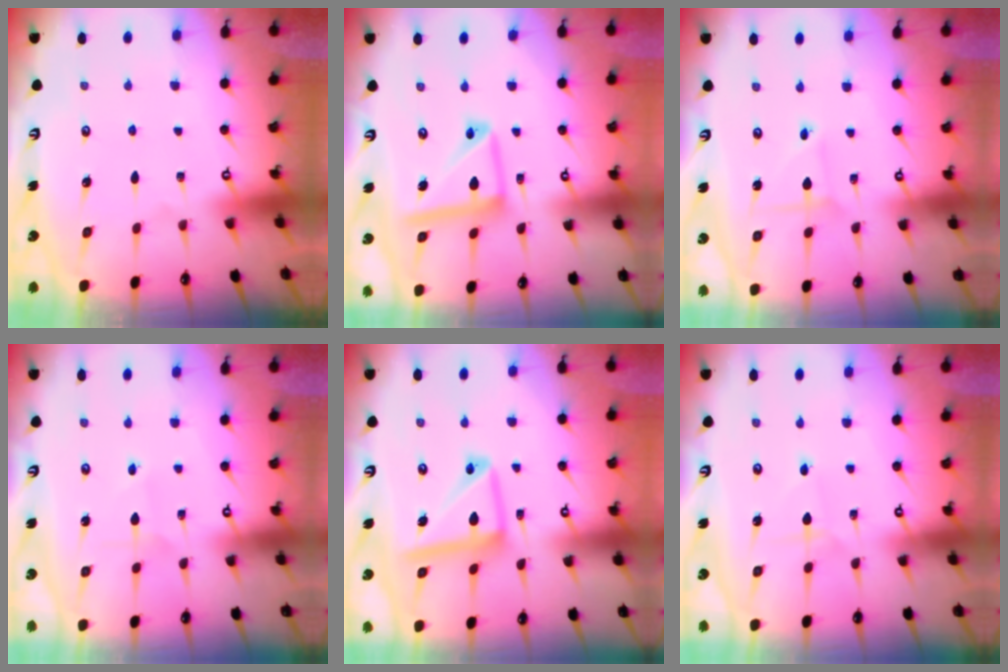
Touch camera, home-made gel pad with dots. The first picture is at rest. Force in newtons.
{"total": 13.3, "press": 13.3, "slide": 1.4}
{"total": 1.9, "press": 1.9, "slide": 0.2}
{"total": 1.9, "press": 1.9, "slide": 0.1}
{"total": 13.5, "press": 13.4, "slide": 1.4}
{"total": 1.6, "press": 1.6, "slide": 0.2}